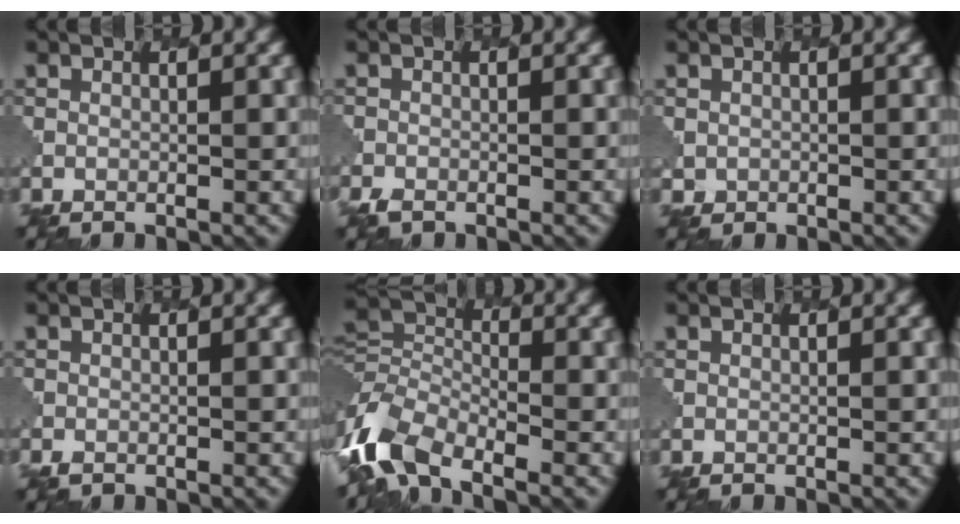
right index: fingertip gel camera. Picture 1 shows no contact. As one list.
[{"total": 1.4, "force": [-1.2, 0.6, 0.4], "torque": [-0.011, -0.007, -0.024]}, {"total": 0.7, "force": [0.2, 0.6, -0.3], "torque": [0.007, -0.007, 0.005]}, {"total": 0.8, "force": [-0.7, 0.3, 0.3], "torque": [-0.008, -0.005, -0.013]}, {"total": 6.7, "force": [-4.2, 3.5, 3.9], "torque": [-0.083, -0.004, -0.098]}, {"total": 0.0}]